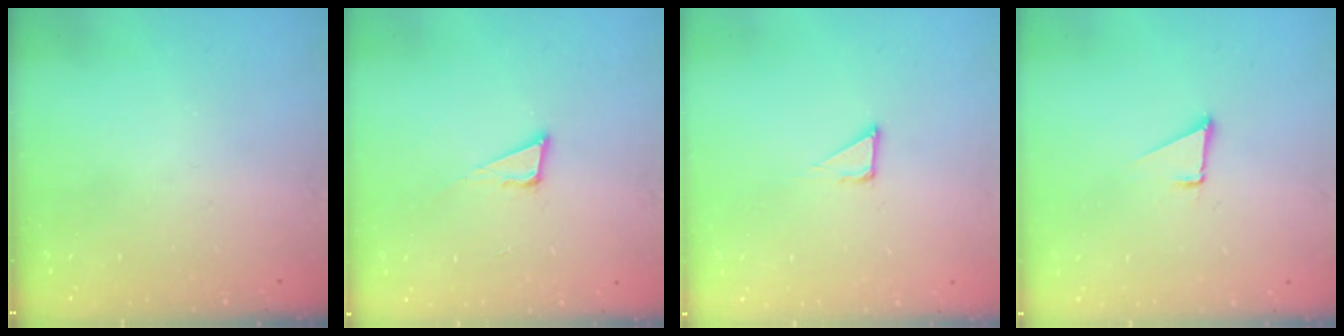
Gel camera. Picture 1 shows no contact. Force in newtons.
{"total": 6.4, "press": 5.8, "slide": 2.6}
{"total": 3.5, "press": 3.5, "slide": 0.2}
{"total": 1.7, "press": 1.7, "slide": 0.1}